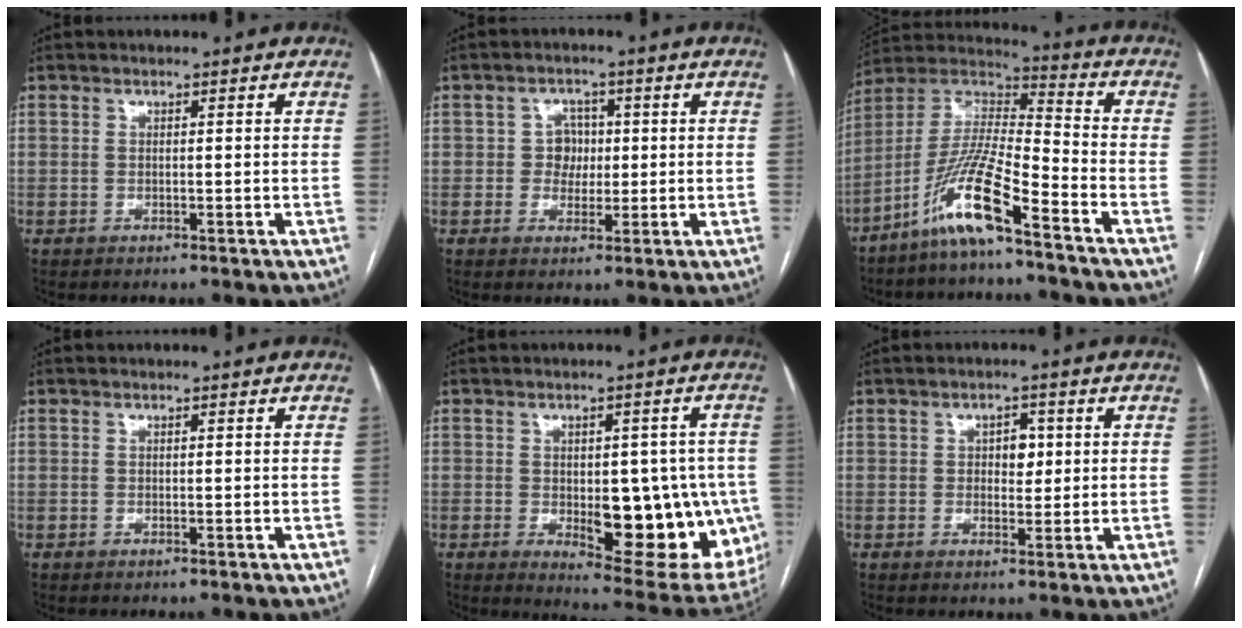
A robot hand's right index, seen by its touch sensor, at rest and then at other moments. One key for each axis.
{"total": 3.7, "fx": 0.2, "fy": 3.4, "fz": 1.4, "tx": -0.013, "ty": 0.011, "tz": 0.003}
{"total": 12.6, "fx": -7.9, "fy": 0.4, "fz": 9.8, "tx": -0.204, "ty": -0.004, "tz": -0.160}
{"total": 0.0}
{"total": 17.1, "fx": -3.1, "fy": 6.9, "fz": 15.3, "tx": -0.145, "ty": 0.006, "tz": -0.013}
{"total": 3.1, "fx": 0.6, "fy": 2.0, "fz": 2.3, "tx": -0.029, "ty": 0.006, "tz": 0.010}